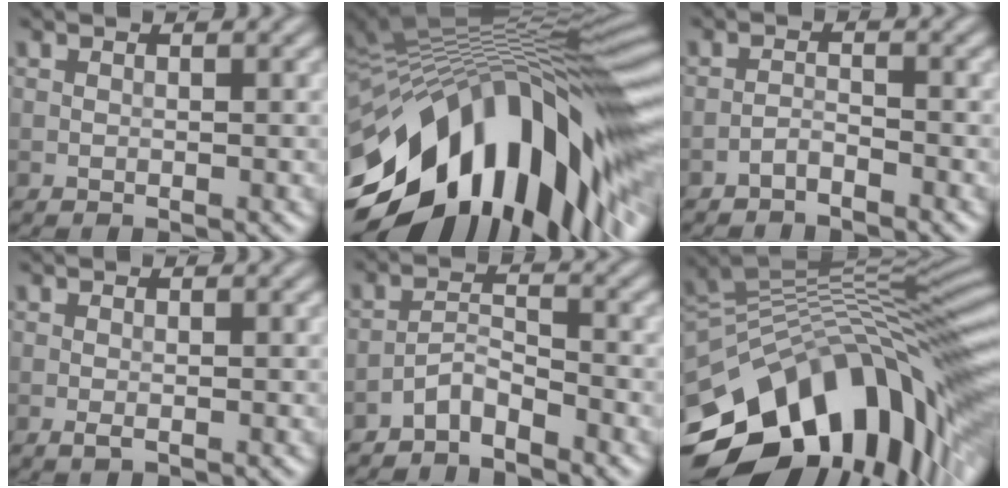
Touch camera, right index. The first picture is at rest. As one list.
[{"total": 16.7, "force": [-5.6, 7.4, 13.9], "torque": [-0.214, 0.006, -0.107]}, {"total": 1.3, "force": [-1.2, 0.2, 0.4], "torque": [-0.007, 0.005, -0.026]}, {"total": 0.7, "force": [-0.3, 0.2, 0.6], "torque": [-0.015, -0.003, -0.005]}, {"total": 2.5, "force": [-2.2, 0.5, 0.9], "torque": [-0.018, 0.010, -0.047]}, {"total": 15.7, "force": [-6.1, 7.6, 12.2], "torque": [-0.187, 0.018, -0.118]}]